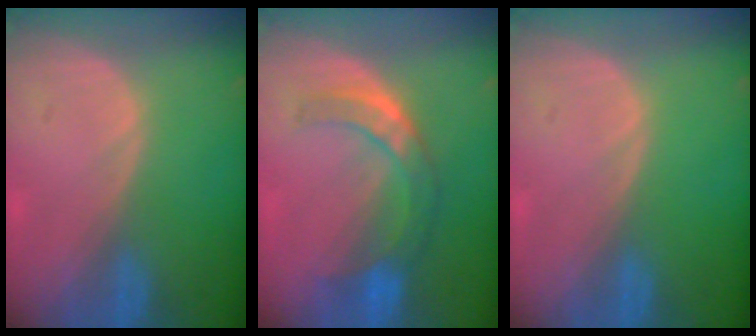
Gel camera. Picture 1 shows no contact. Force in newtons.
{"total": 7.6, "press": 6.6, "slide": 3.7}
{"total": 0.0}